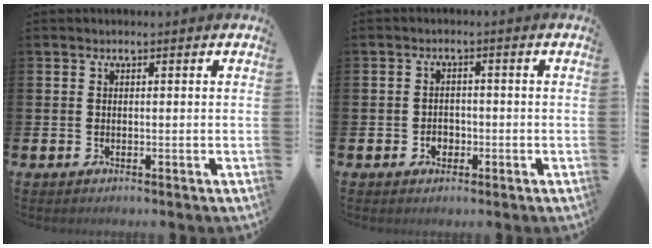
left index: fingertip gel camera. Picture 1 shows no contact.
{"total": 2.0, "force": [-0.8, 1.6, 0.8], "torque": [-0.010, 0.000, -0.019]}